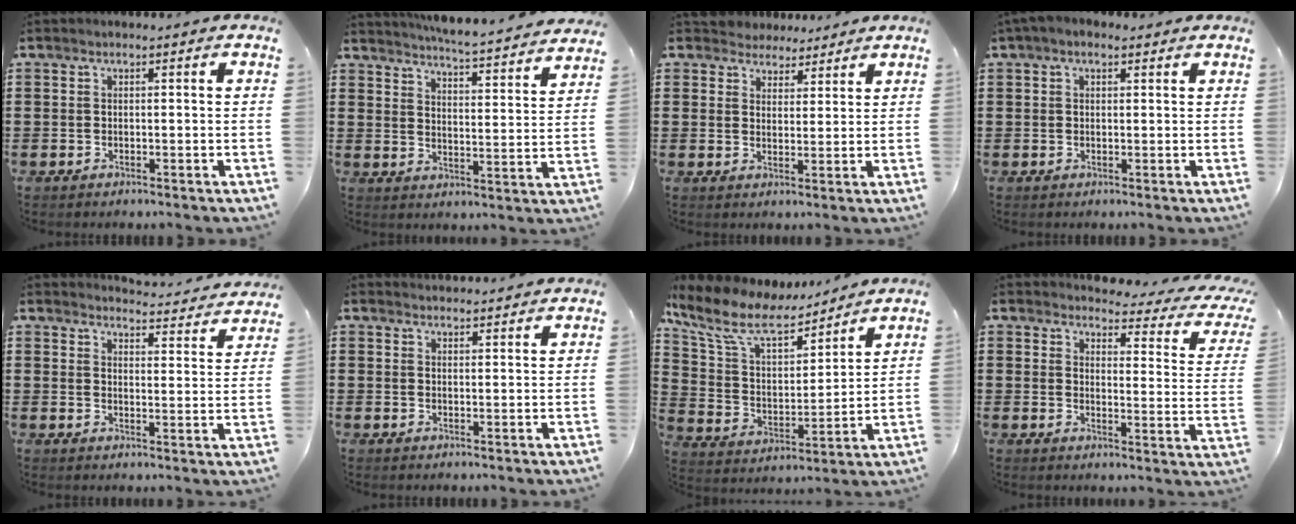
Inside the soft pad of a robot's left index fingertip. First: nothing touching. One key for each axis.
{"total": 4.9, "fx": 4.8, "fy": -0.7, "fz": 1.0, "tx": -0.035, "ty": -0.045, "tz": 0.077}
{"total": 3.8, "fx": 3.2, "fy": 2.0, "fz": -0.4, "tx": -0.013, "ty": -0.001, "tz": 0.059}
{"total": 2.0, "fx": 1.0, "fy": 1.1, "fz": 1.2, "tx": -0.027, "ty": 0.007, "tz": 0.018}
{"total": 3.7, "fx": 3.7, "fy": 0.0, "fz": 0.3, "tx": -0.016, "ty": -0.031, "tz": 0.060}
{"total": 2.1, "fx": 2.1, "fy": 0.0, "fz": -0.2, "tx": -0.002, "ty": -0.003, "tz": 0.041}
{"total": 10.9, "fx": 8.6, "fy": 3.6, "fz": 5.7, "tx": -0.148, "ty": -0.042, "tz": 0.148}
{"total": 3.3, "fx": 2.9, "fy": 0.5, "fz": 1.5, "tx": -0.042, "ty": -0.024, "tz": 0.042}